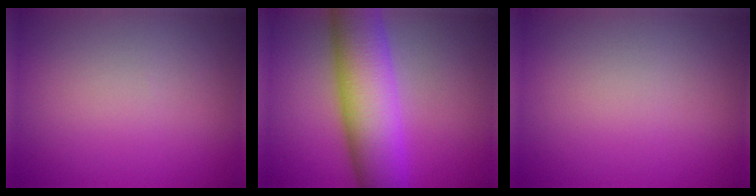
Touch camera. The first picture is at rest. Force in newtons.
{"total": 10.4, "press": 10.4, "slide": 0.3}
{"total": 0.0}